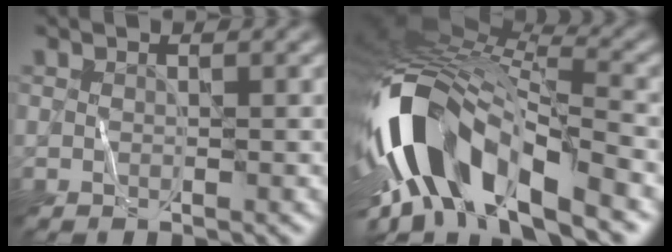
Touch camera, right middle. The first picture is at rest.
{"total": 14.0, "force": [-5.4, 6.2, 11.4], "torque": [-0.221, 0.015, -0.103]}